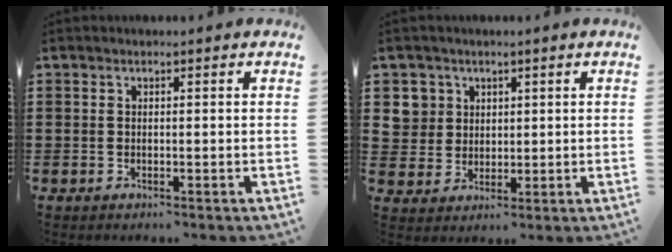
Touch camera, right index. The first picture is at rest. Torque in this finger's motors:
{"motor_torque": [0.19, 0.19, 0.00, 0.00]}